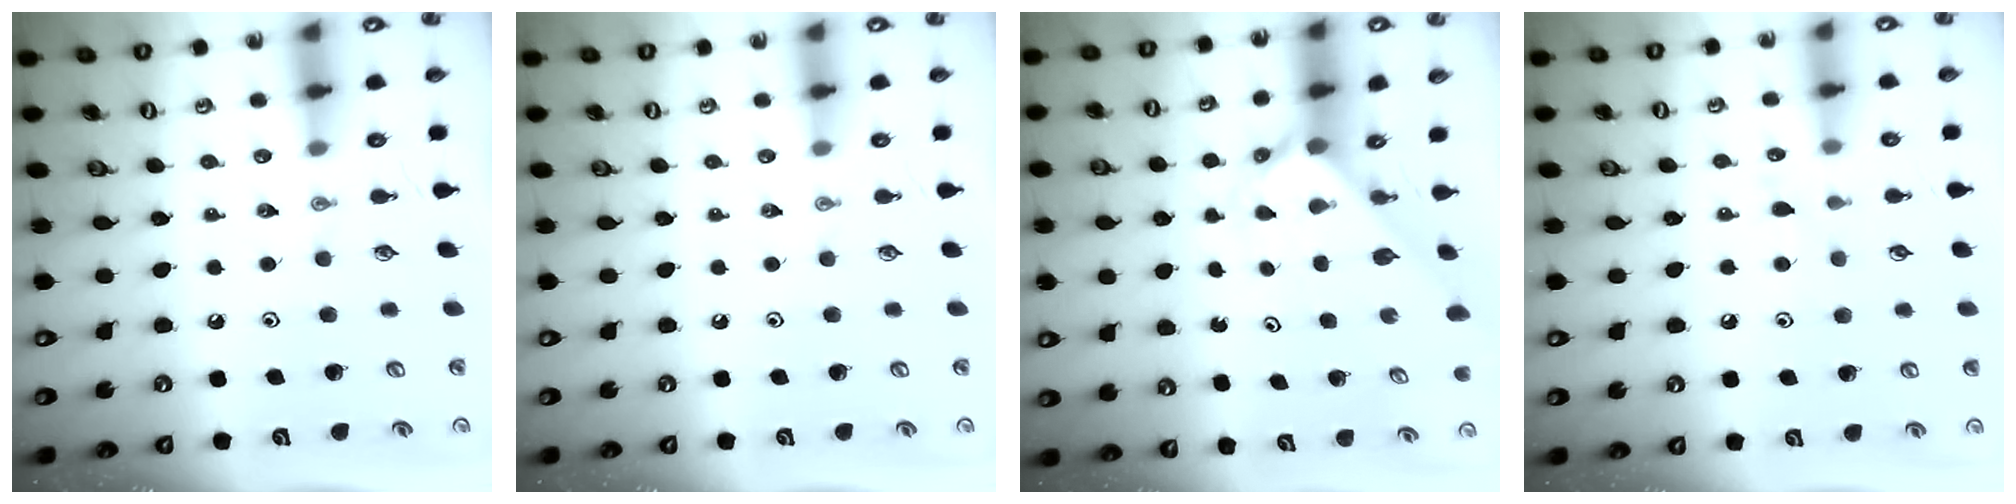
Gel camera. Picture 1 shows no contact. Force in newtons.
{"total": 0.0}
{"total": 2.1, "press": 2.1, "slide": 0.1}
{"total": 5.5, "press": 5.5, "slide": 0.6}